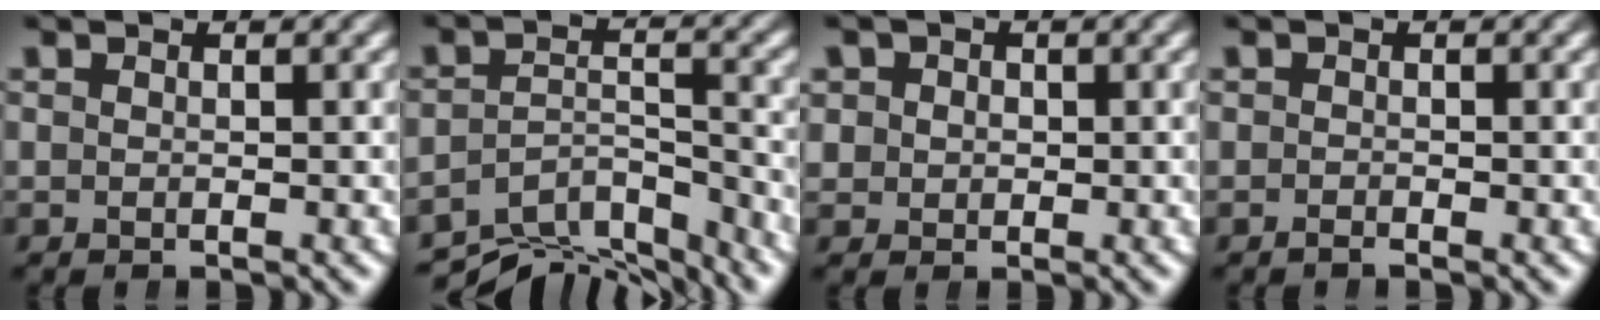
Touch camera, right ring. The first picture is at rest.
{"total": 9.0, "force": [-7.2, 3.8, 3.9], "torque": [-0.046, -0.035, -0.102]}
{"total": 2.9, "force": [0.5, 2.6, 1.0], "torque": [-0.025, -0.009, 0.017]}
{"total": 0.7, "force": [-0.7, -0.3, -0.1], "torque": [0.007, -0.007, -0.008]}